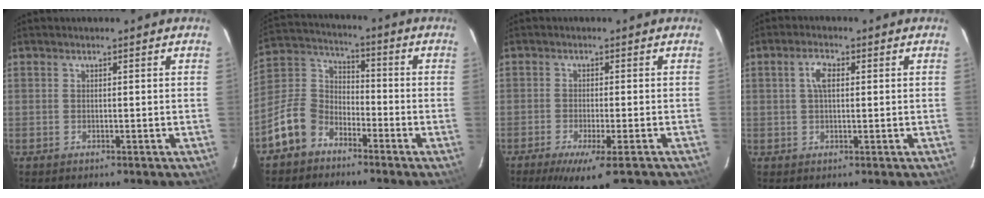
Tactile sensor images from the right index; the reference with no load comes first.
{"total": 11.1, "force": [-7.1, 7.6, 4.0], "torque": [-0.100, 0.043, -0.138]}
{"total": 8.9, "force": [-6.3, 1.3, 6.1], "torque": [-0.121, -0.032, -0.100]}
{"total": 3.5, "force": [0.8, 1.7, 2.9], "torque": [-0.057, 0.010, 0.015]}